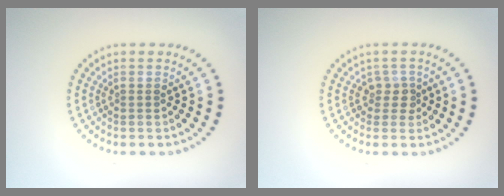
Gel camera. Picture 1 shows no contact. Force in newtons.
{"total": 1.7, "press": 1.3, "slide": 1.1}